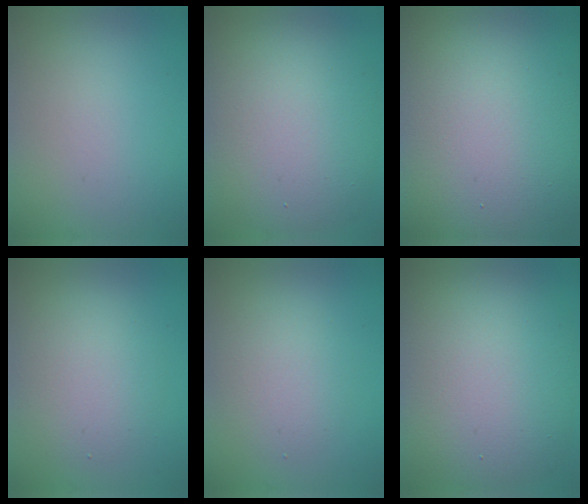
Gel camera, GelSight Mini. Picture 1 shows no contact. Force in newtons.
{"total": 10.6, "press": 10.6, "slide": 0.5}
{"total": 22.8, "press": 22.7, "slide": 1.1}
{"total": 3.8, "press": 3.8, "slide": 0.3}
{"total": 2.7, "press": 2.7, "slide": 0.2}
{"total": 12.4, "press": 12.4, "slide": 0.5}